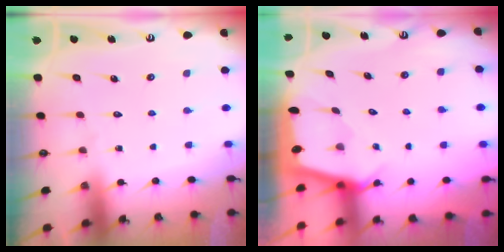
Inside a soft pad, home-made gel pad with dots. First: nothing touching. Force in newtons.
{"total": 2.1, "press": 2.1, "slide": 0.1}